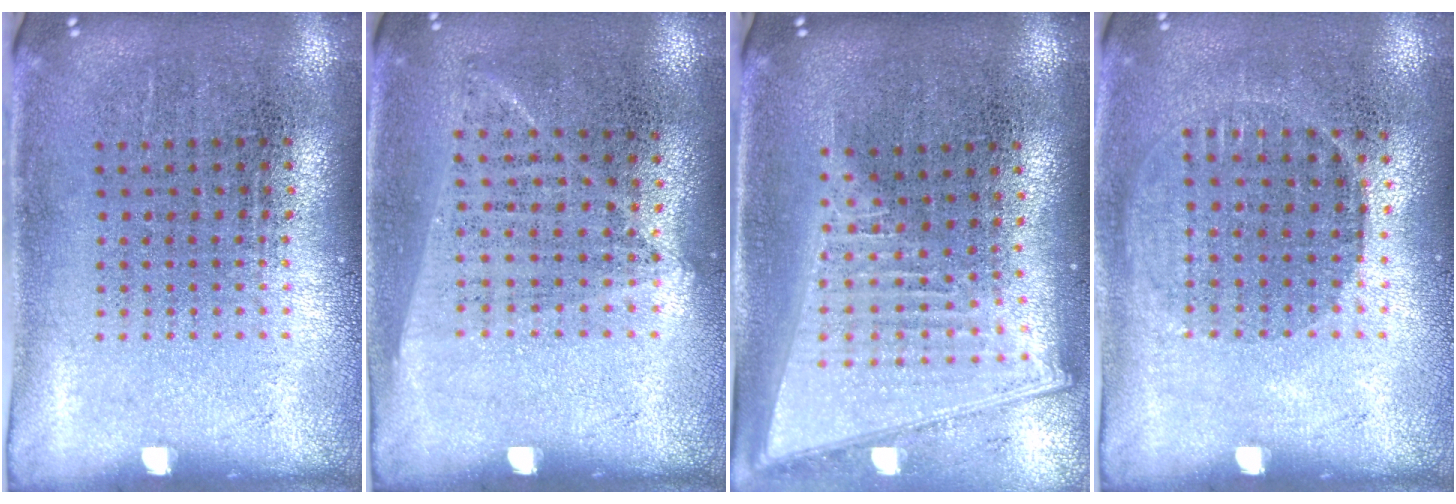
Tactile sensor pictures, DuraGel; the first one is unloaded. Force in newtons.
{"total": 1.0, "press": 0.9, "slide": 0.5}
{"total": 2.1, "press": 1.8, "slide": 1.1}
{"total": 0.9, "press": 0.8, "slide": 0.4}